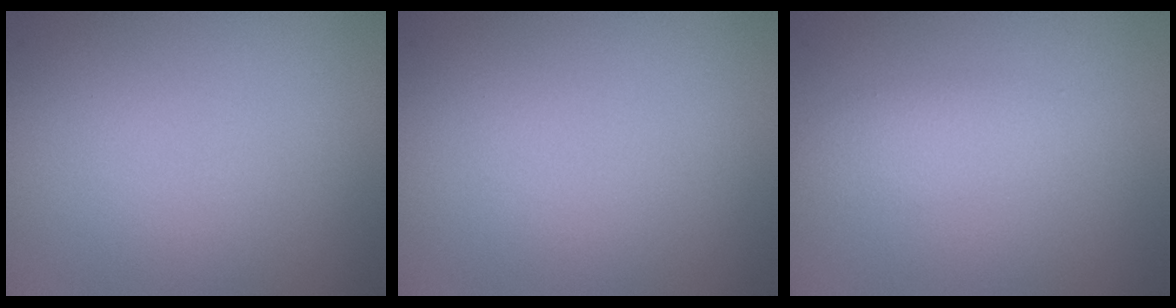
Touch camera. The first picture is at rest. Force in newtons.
{"total": 0.0}
{"total": 2.1, "press": 2.1, "slide": 0.1}